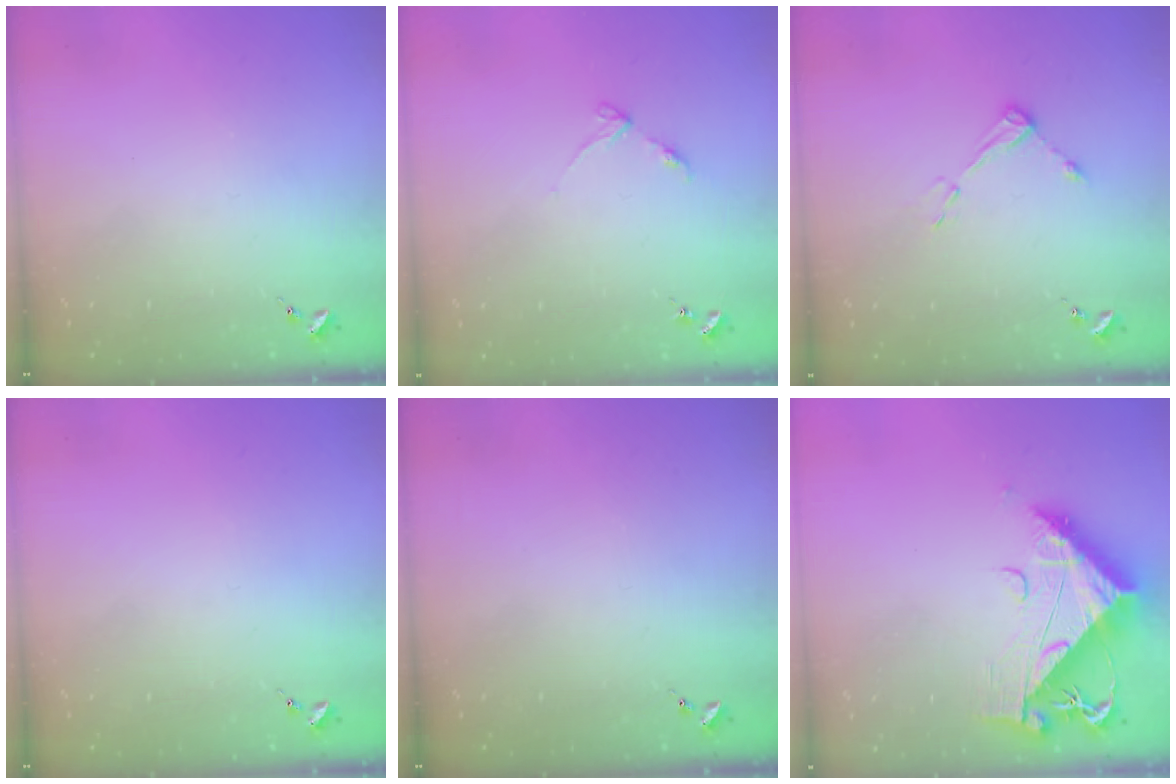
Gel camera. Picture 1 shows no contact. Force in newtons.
{"total": 3.6, "press": 3.5, "slide": 0.4}
{"total": 6.0, "press": 5.9, "slide": 0.6}
{"total": 0.0}
{"total": 0.0}
{"total": 13.0, "press": 12.9, "slide": 1.3}